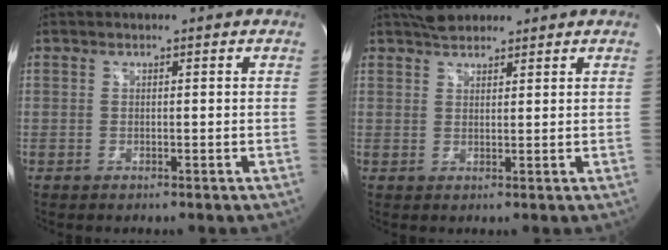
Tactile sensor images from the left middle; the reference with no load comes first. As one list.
[{"total": 4.4, "force": [3.8, 1.7, 1.5], "torque": [-0.029, 0.021, 0.067]}]